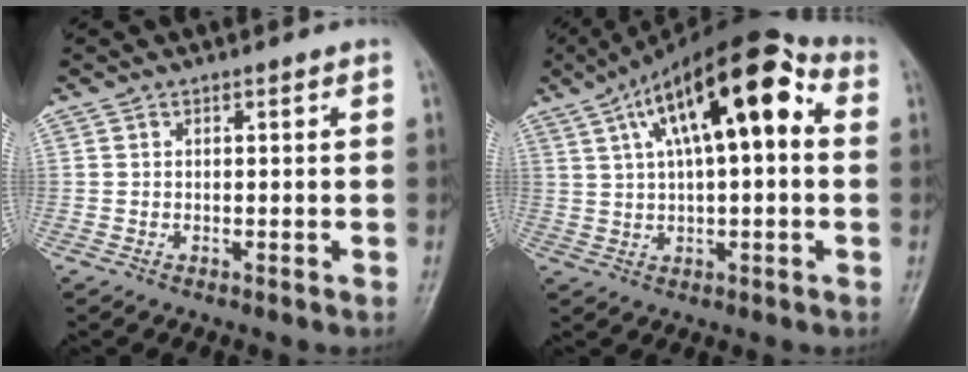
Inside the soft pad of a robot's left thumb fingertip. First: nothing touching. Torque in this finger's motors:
{"motor_torque": [1.59, 3.19, 2.01, -0.76, 0.22]}